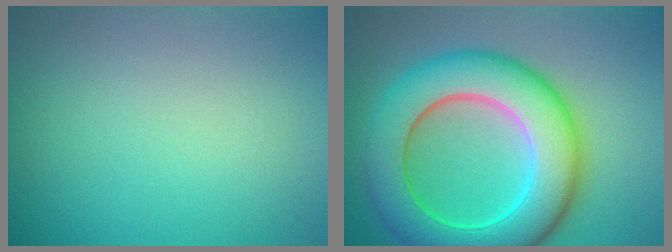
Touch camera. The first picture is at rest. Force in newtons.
{"total": 11.2, "press": 11.2, "slide": 0.1}